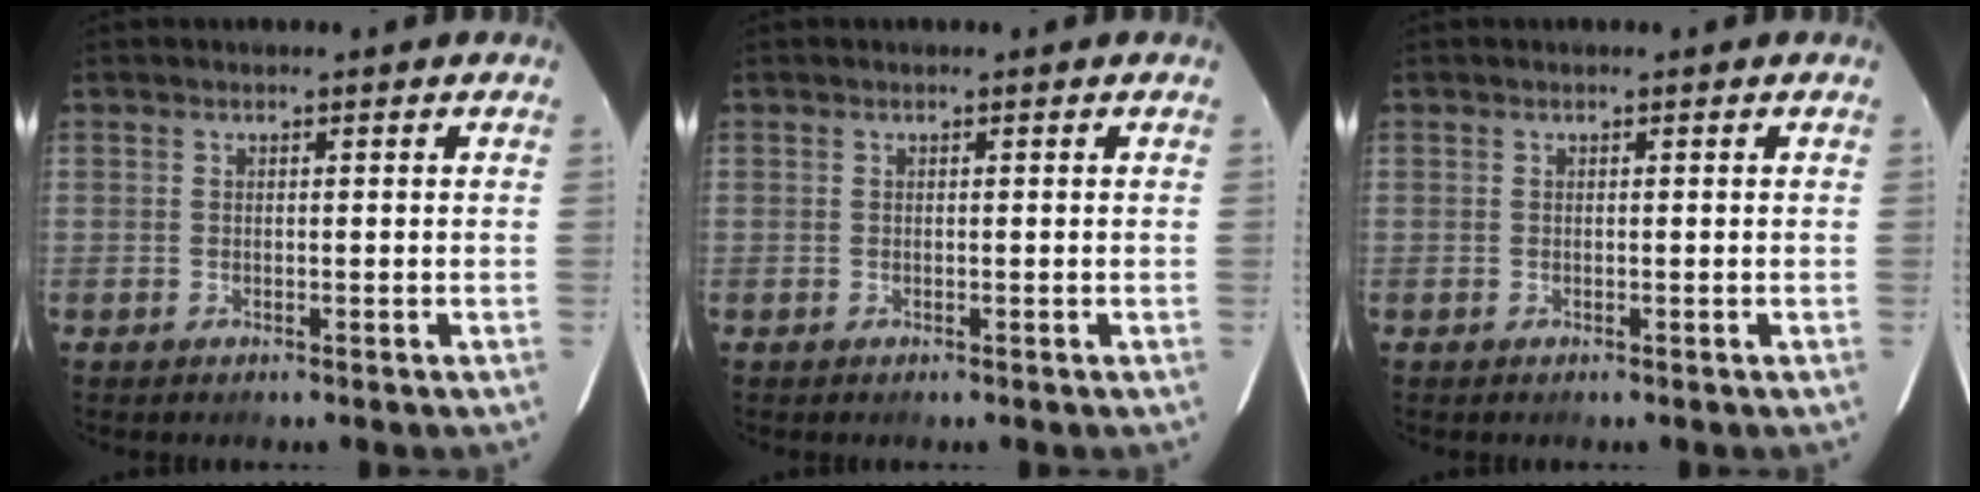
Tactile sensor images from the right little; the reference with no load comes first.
{"total": 0.0}
{"total": 0.0}